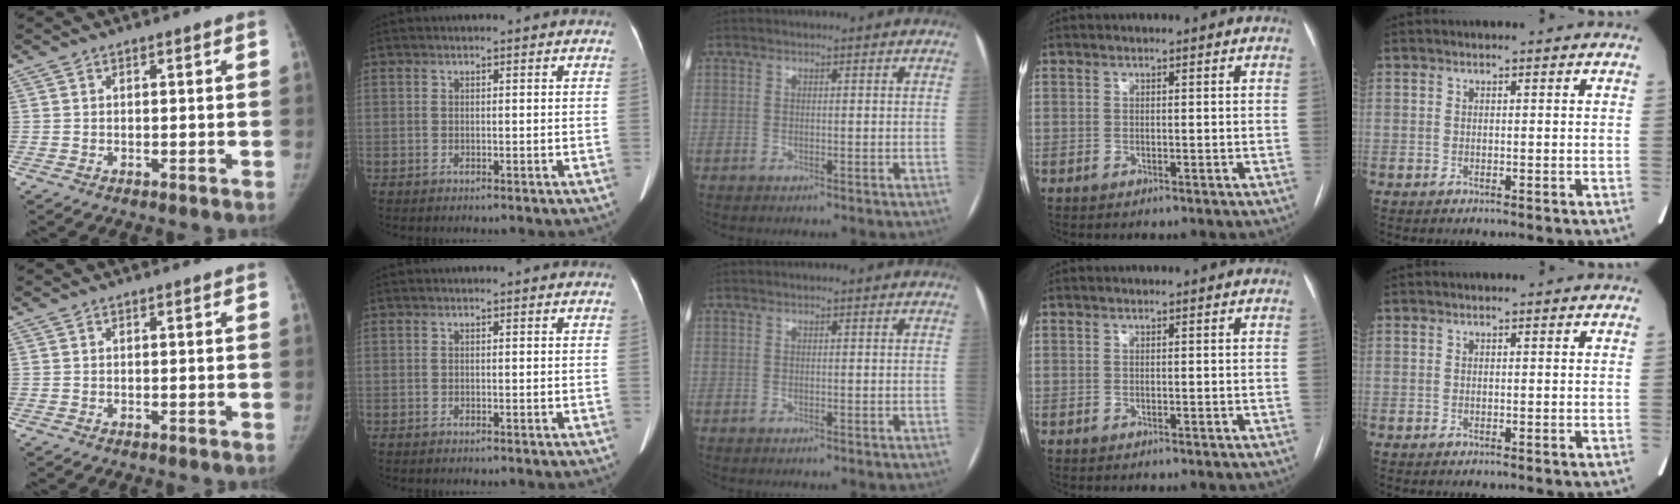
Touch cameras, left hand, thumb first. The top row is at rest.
{}